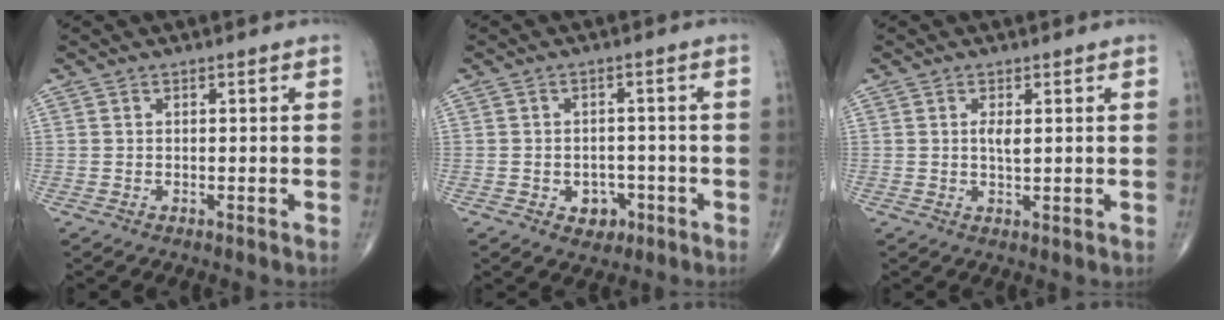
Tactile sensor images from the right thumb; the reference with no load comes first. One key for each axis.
{"total": 4.4, "fx": -1.8, "fy": 3.5, "fz": 2.1, "tx": -0.004, "ty": 0.013, "tz": -0.019}
{"total": 2.3, "fx": 0.5, "fy": 0.7, "fz": 2.1, "tx": -0.039, "ty": -0.005, "tz": 0.011}